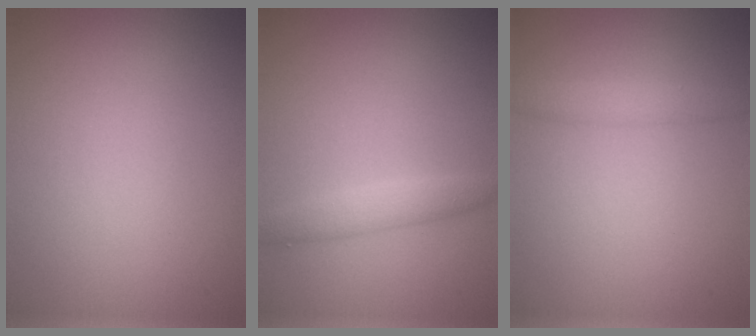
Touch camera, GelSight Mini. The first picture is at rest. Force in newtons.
{"total": 1.9, "press": 1.9, "slide": 0.0}
{"total": 1.6, "press": 1.6, "slide": 0.0}